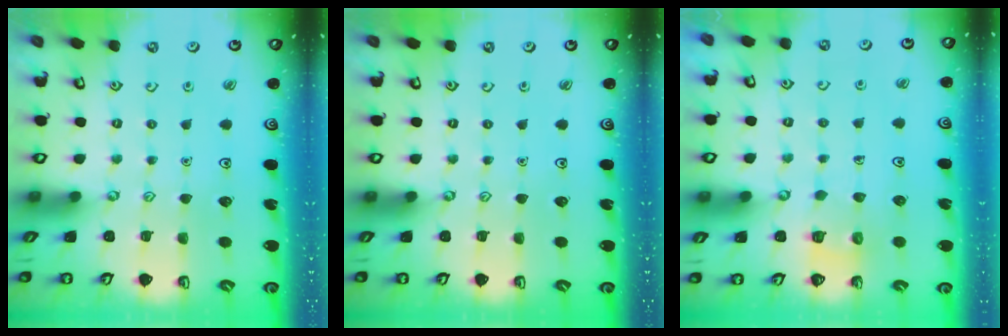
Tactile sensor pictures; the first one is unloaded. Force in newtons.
{"total": 0.0}
{"total": 5.5, "press": 5.4, "slide": 0.5}